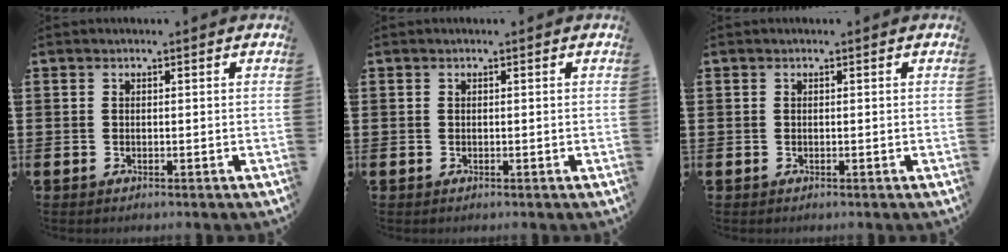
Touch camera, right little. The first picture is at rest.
{"total": 0.0}
{"total": 0.0}